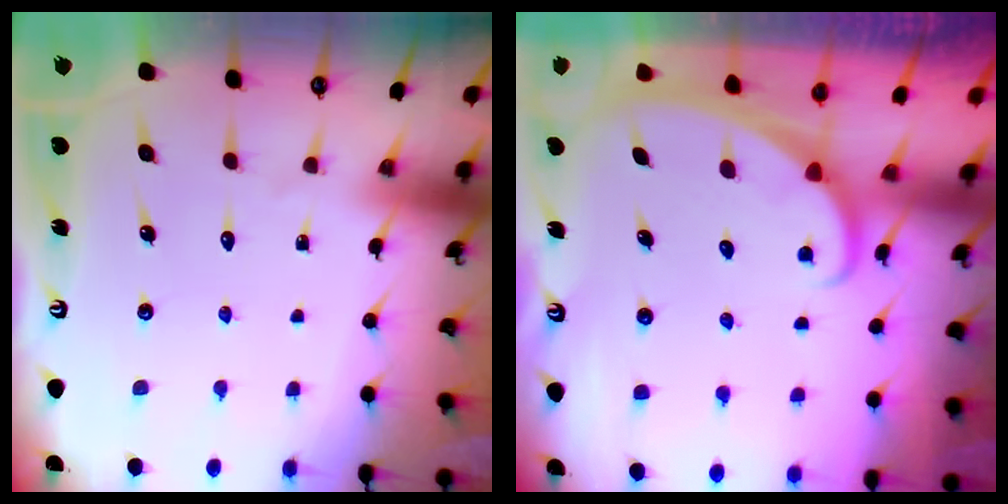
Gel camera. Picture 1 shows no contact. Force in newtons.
{"total": 1.7, "press": 1.6, "slide": 0.1}